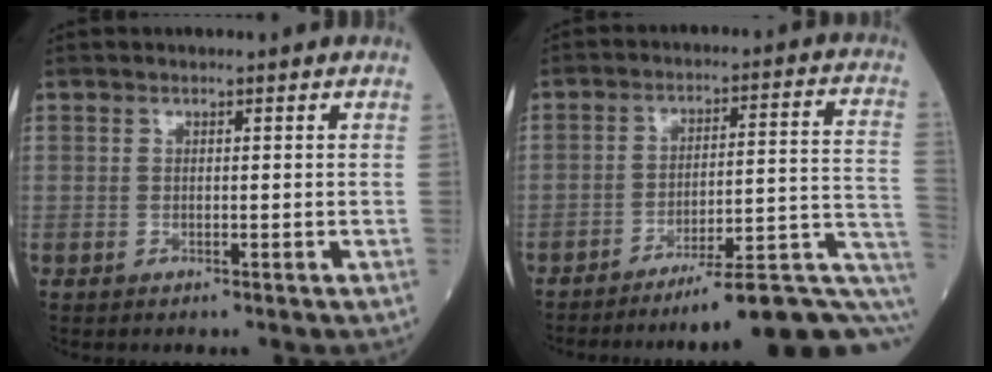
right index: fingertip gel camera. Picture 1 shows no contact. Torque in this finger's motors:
{"motor_torque": [0.27, -1.45, 0.59, 0.10]}